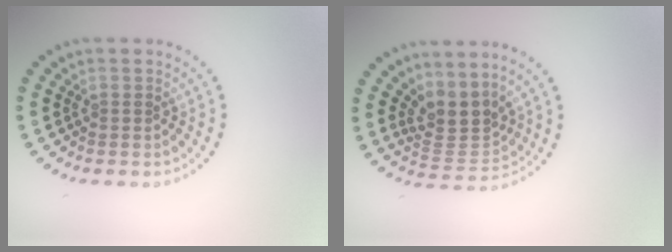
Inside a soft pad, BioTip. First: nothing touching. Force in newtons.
{"total": 3.3, "press": 2.4, "slide": 2.2}